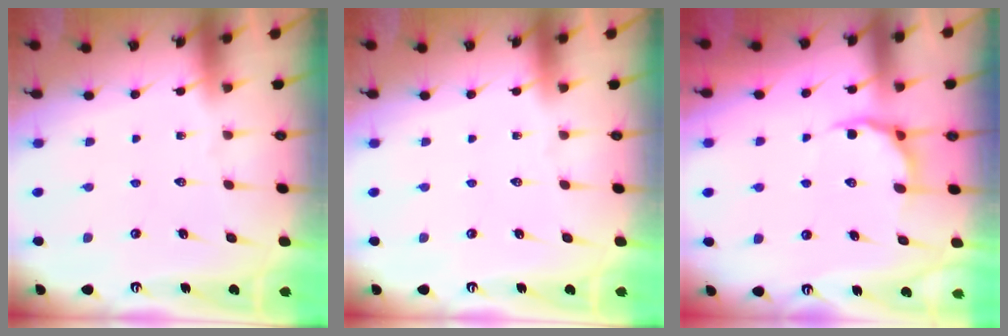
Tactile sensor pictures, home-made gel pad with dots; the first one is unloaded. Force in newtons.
{"total": 0.0}
{"total": 5.8, "press": 5.2, "slide": 2.4}